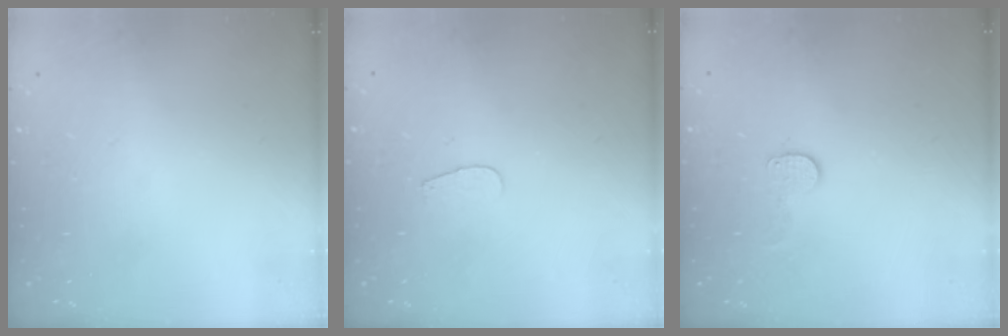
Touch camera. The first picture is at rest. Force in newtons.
{"total": 3.7, "press": 3.7, "slide": 0.4}
{"total": 6.0, "press": 5.9, "slide": 0.5}